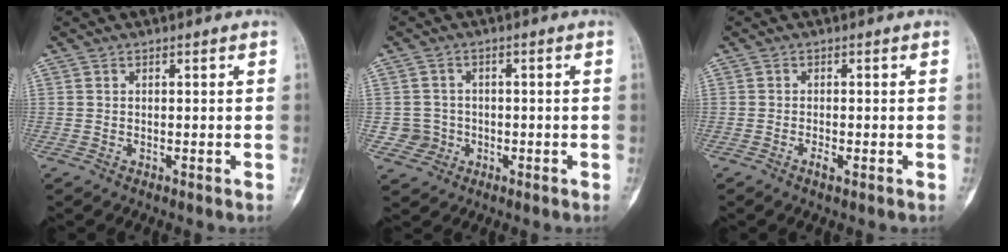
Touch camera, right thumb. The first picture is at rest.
{"total": 3.9, "force": [-0.7, 3.8, 0.1], "torque": [0.024, 0.011, -0.015]}
{"total": 1.6, "force": [-0.7, 0.5, 1.3], "torque": [-0.023, 0.000, -0.014]}